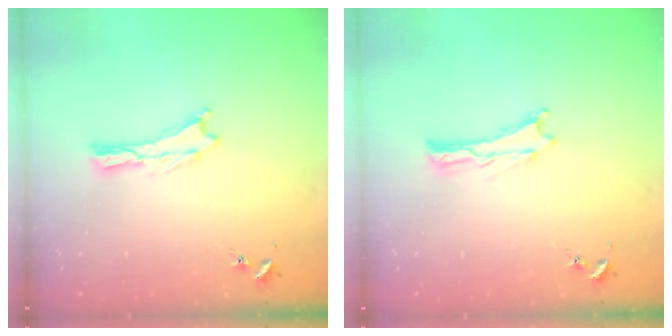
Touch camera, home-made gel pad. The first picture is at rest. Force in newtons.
{"total": 0.0}